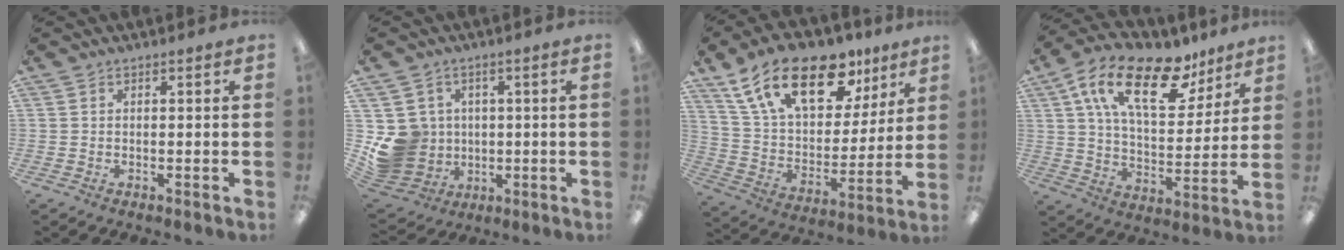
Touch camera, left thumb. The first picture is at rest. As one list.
[{"total": 10.5, "force": [-0.5, 10.1, 2.8], "torque": [-0.079, 0.008, 0.001]}, {"total": 22.1, "force": [13.5, 11.1, 13.5], "torque": [-0.230, -0.065, 0.237]}, {"total": 21.8, "force": [12.4, 10.2, 14.8], "torque": [-0.252, -0.046, 0.212]}]